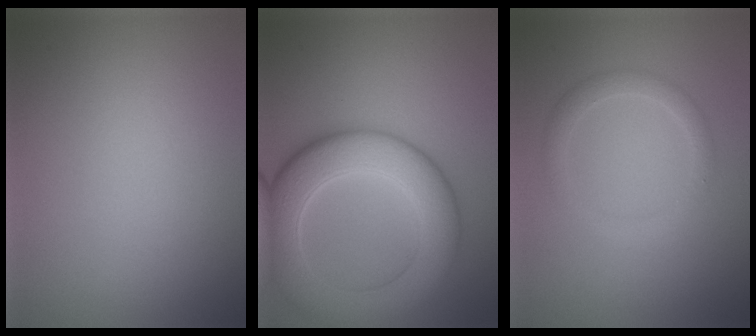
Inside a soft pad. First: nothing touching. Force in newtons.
{"total": 8.7, "press": 8.7, "slide": 0.4}
{"total": 1.9, "press": 1.9, "slide": 0.1}